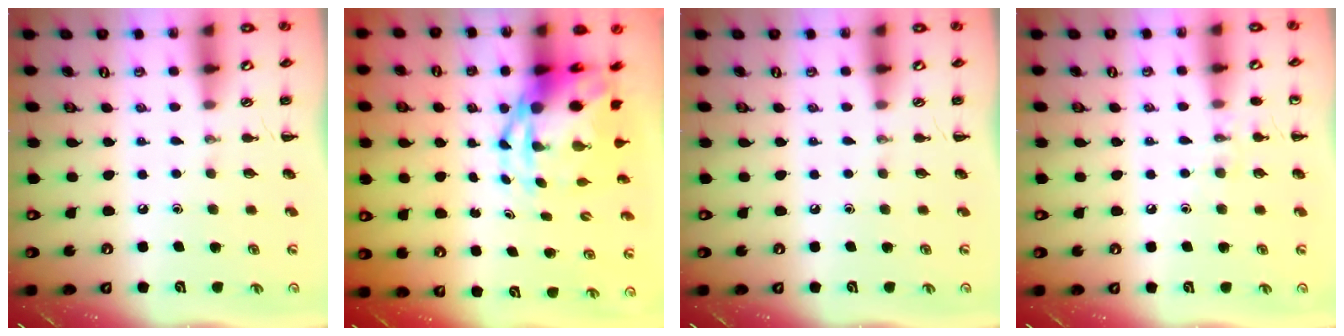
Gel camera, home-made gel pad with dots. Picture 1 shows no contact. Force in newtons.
{"total": 8.1, "press": 7.8, "slide": 2.1}
{"total": 0.0}
{"total": 6.1, "press": 5.8, "slide": 1.8}